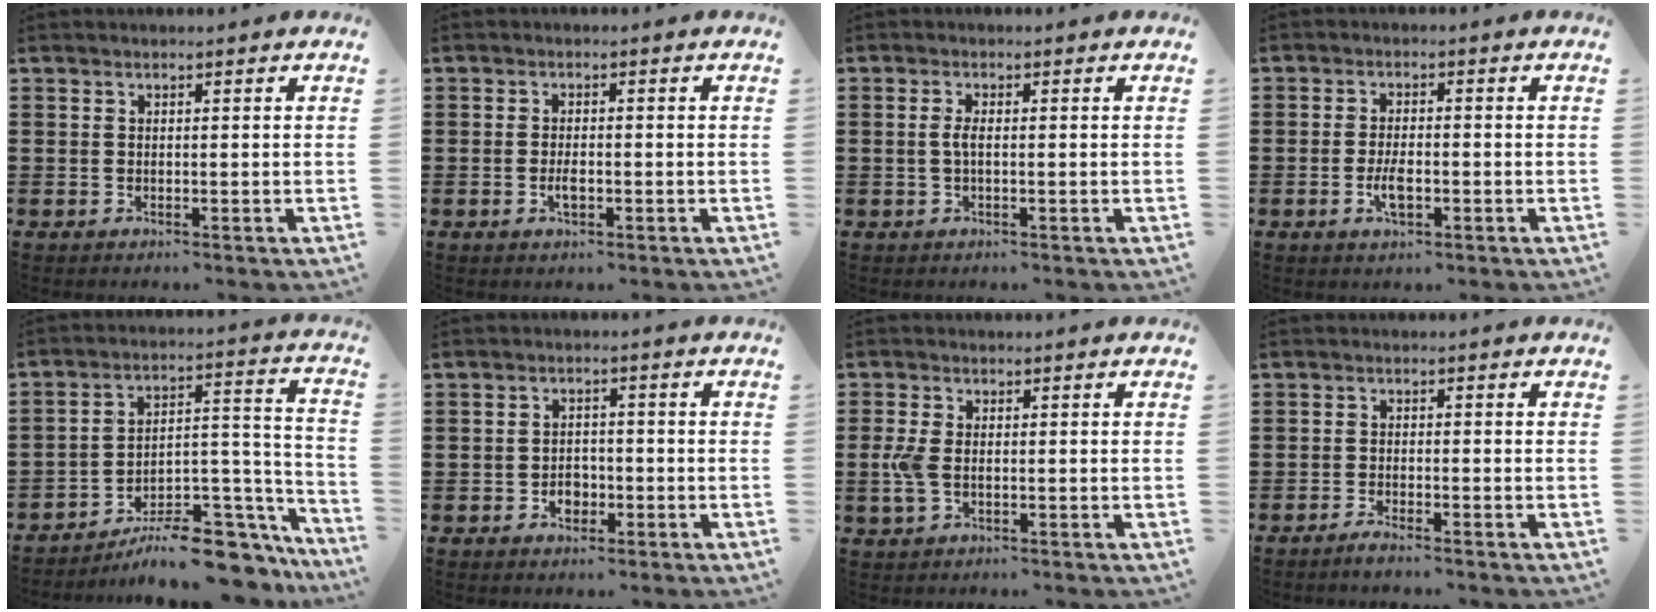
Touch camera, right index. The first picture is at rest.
{"total": 2.2, "force": [-0.7, 0.8, 1.9], "torque": [-0.036, 0.001, -0.012]}
{"total": 1.9, "force": [-0.3, 0.5, 1.8], "torque": [-0.042, -0.003, -0.009]}
{"total": 3.6, "force": [-1.2, 1.4, 3.1], "torque": [-0.069, -0.003, -0.024]}
{"total": 11.0, "force": [-8.9, 3.6, 5.3], "torque": [-0.067, 0.046, -0.158]}
{"total": 2.8, "force": [-1.1, 2.2, 1.3], "torque": [-0.021, 0.000, -0.024]}
{"total": 3.9, "force": [-0.4, 2.3, 3.2], "torque": [-0.092, -0.005, -0.015]}
{"total": 1.6, "force": [-1.5, -0.1, 0.5], "torque": [-0.009, 0.000, -0.028]}